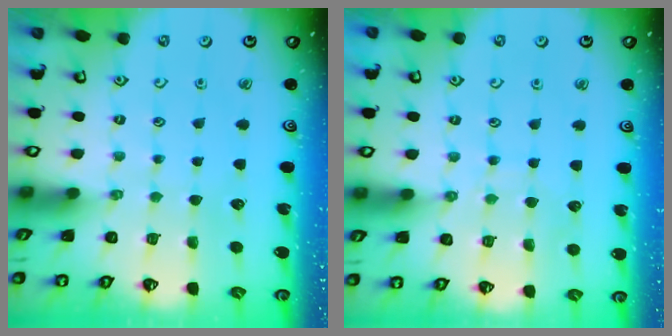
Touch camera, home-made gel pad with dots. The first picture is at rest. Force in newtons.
{"total": 6.8, "press": 6.8, "slide": 0.6}